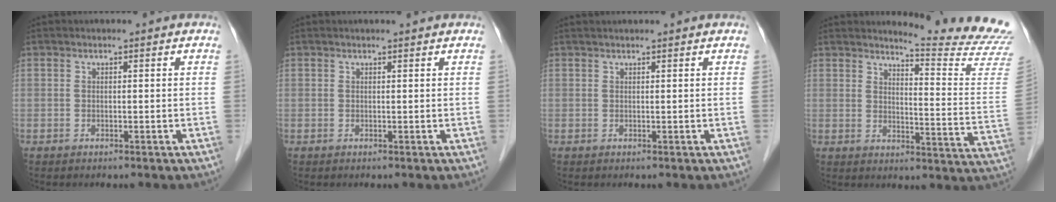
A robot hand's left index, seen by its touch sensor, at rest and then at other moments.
{"total": 1.2, "force": [1.1, -0.1, 0.5], "torque": [-0.010, 0.005, 0.017]}
{"total": 2.6, "force": [2.4, 0.0, 1.1], "torque": [-0.011, 0.029, 0.038]}
{"total": 15.2, "force": [14.8, -2.3, 2.5], "torque": [-0.038, -0.141, 0.161]}